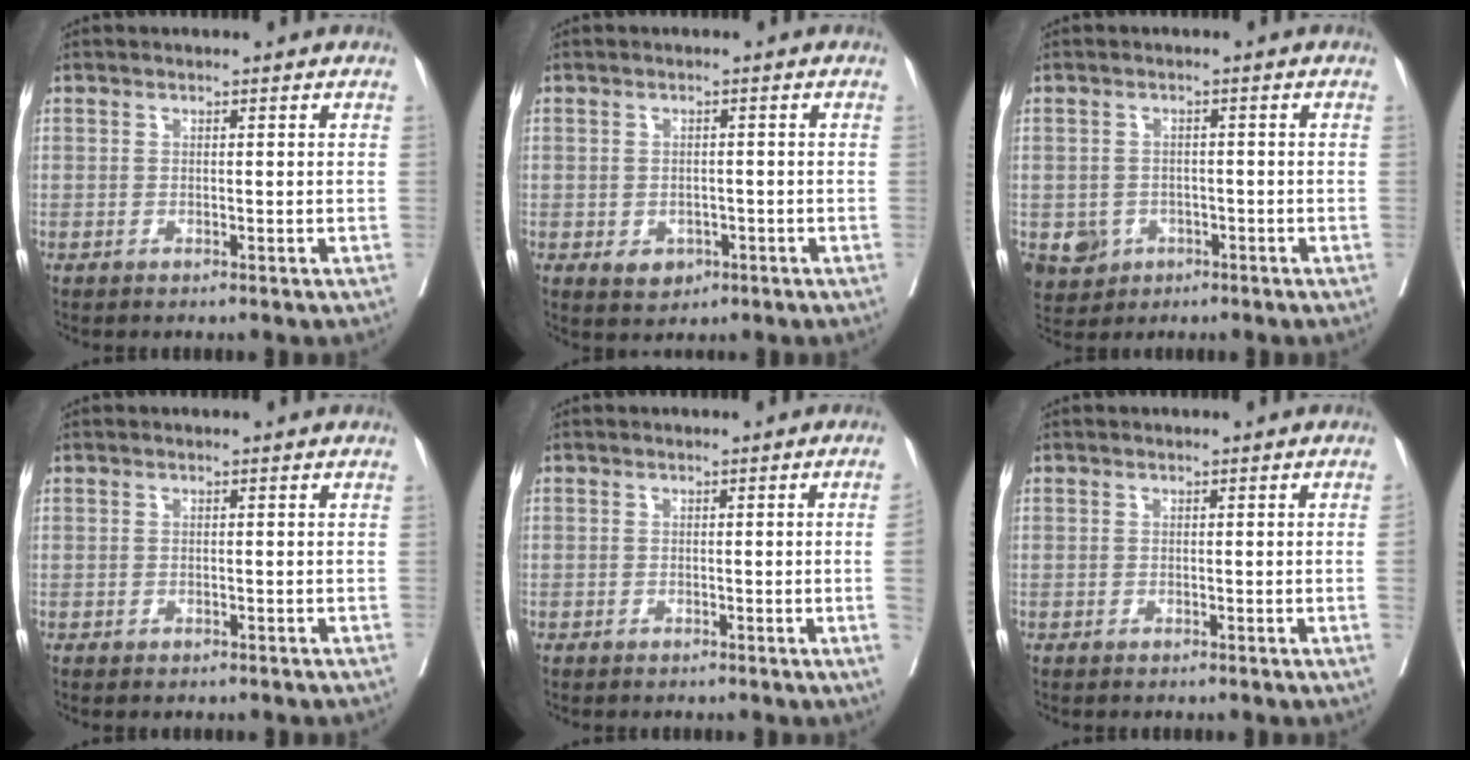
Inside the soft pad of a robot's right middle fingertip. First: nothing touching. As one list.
[{"total": 3.0, "force": [-1.2, 2.3, 1.4], "torque": [-0.015, 0.002, -0.007]}, {"total": 4.8, "force": [-2.0, 4.3, 1.2], "torque": [-0.017, 0.004, -0.024]}, {"total": 0.5, "force": [-0.3, 0.3, 0.2], "torque": [-0.006, 0.001, -0.005]}, {"total": 2.1, "force": [-0.4, -0.6, 2.0], "torque": [-0.025, -0.003, -0.006]}, {"total": 0.8, "force": [-0.1, -0.2, 0.8], "torque": [-0.012, -0.002, 0.001]}]